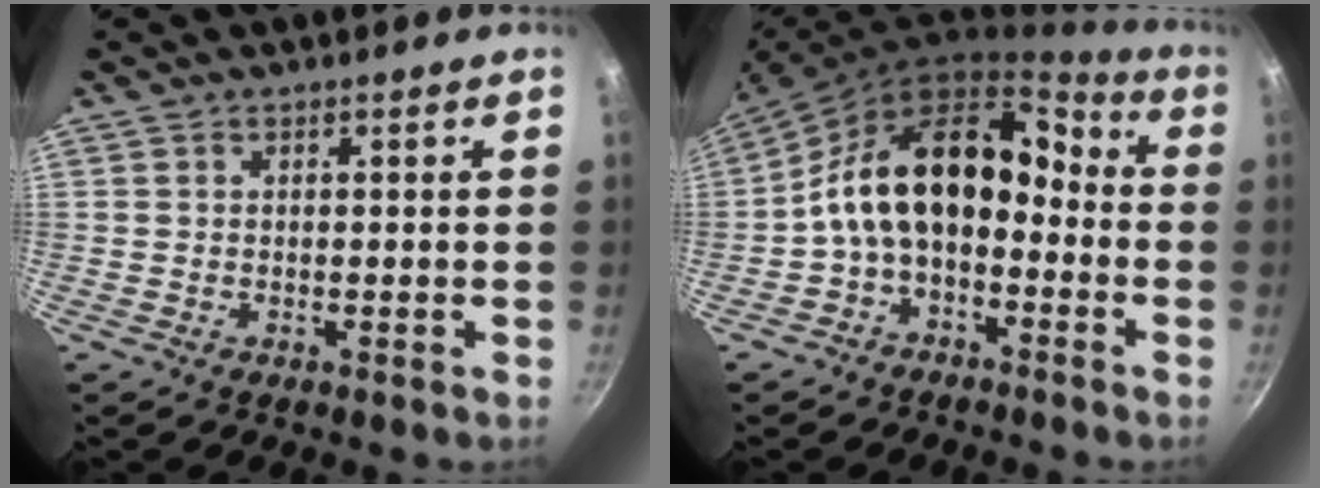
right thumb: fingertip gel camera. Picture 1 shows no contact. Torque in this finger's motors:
{"motor_torque": [2.50, 2.51, 1.13, -1.12, 0.40]}